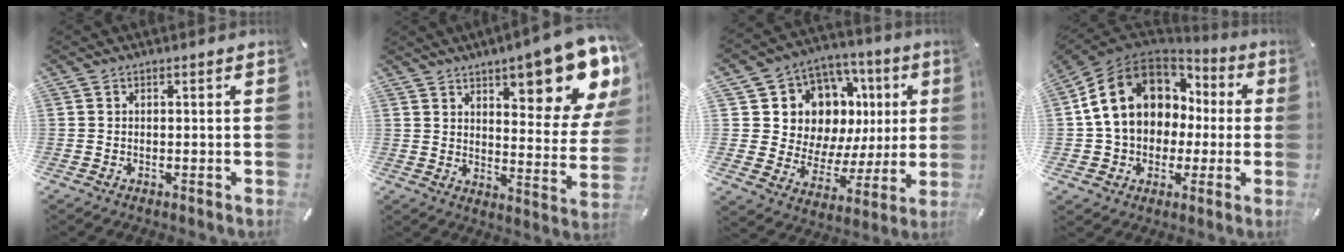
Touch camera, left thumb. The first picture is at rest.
{"total": 16.9, "force": [11.0, 5.7, 11.5], "torque": [-0.133, -0.089, 0.176]}
{"total": 12.8, "force": [5.6, 10.7, 4.2], "torque": [-0.066, -0.059, 0.117]}
{"total": 15.4, "force": [2.5, 12.9, 8.1], "torque": [-0.169, -0.003, 0.051]}